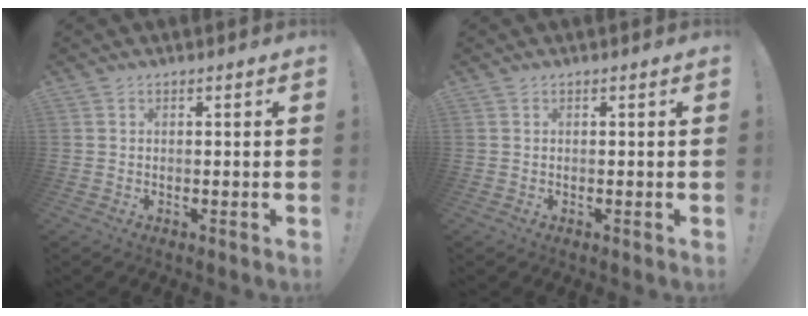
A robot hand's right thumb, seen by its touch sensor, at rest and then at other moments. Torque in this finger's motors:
{"motor_torque": [0.00, 0.00, 0.00, -0.01, 0.00]}